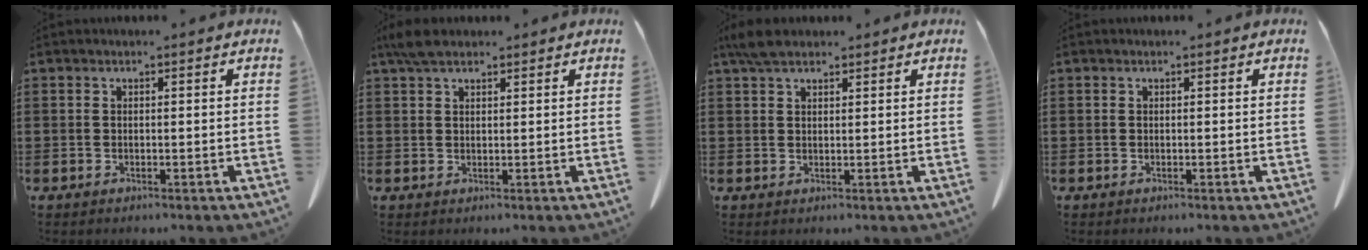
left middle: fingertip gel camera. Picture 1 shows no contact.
{"total": 3.5, "force": [2.7, 1.3, 1.8], "torque": [-0.043, 0.004, 0.052]}
{"total": 3.8, "force": [2.9, 1.4, 1.9], "torque": [-0.046, 0.003, 0.057]}
{"total": 0.0}